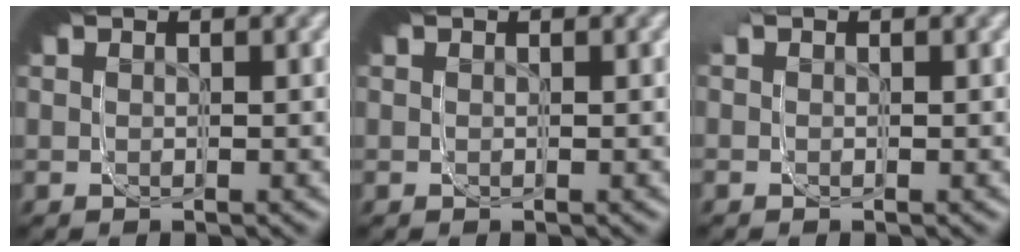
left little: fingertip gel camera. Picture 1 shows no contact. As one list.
[{"total": 0.0}, {"total": 2.1, "force": [0.1, -1.4, -1.5], "torque": [0.027, 0.004, 0.005]}]